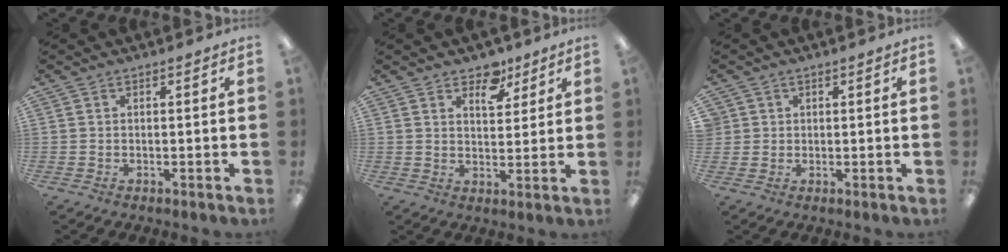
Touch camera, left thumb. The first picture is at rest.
{"total": 6.9, "force": [4.8, 4.1, 2.9], "torque": [-0.014, -0.027, 0.079]}
{"total": 2.0, "force": [0.5, 1.8, -0.6], "torque": [0.014, -0.001, 0.008]}